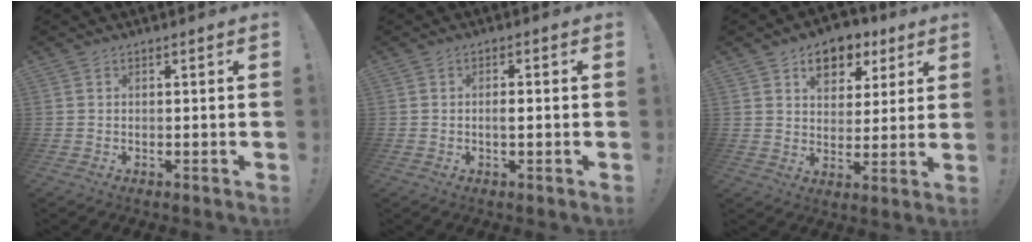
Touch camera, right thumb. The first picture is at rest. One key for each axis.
{"total": 1.7, "fx": -0.3, "fy": 0.4, "fz": 1.7, "tx": -0.030, "ty": 0.002, "tz": -0.007}
{"total": 9.4, "fx": 5.3, "fy": 6.5, "fz": 4.1, "tx": -0.052, "ty": -0.028, "tz": 0.097}